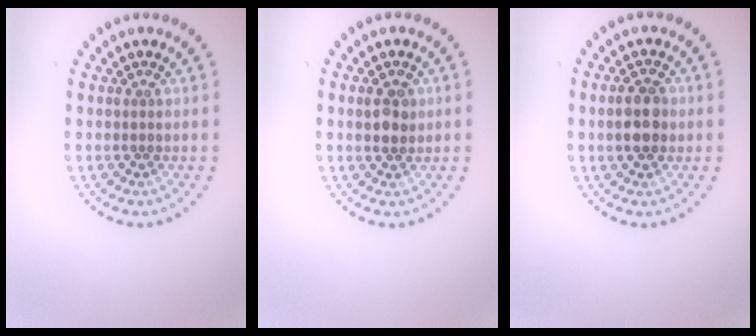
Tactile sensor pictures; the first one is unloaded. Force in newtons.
{"total": 1.9, "press": 1.9, "slide": 0.5}
{"total": 2.9, "press": 2.9, "slide": 0.1}